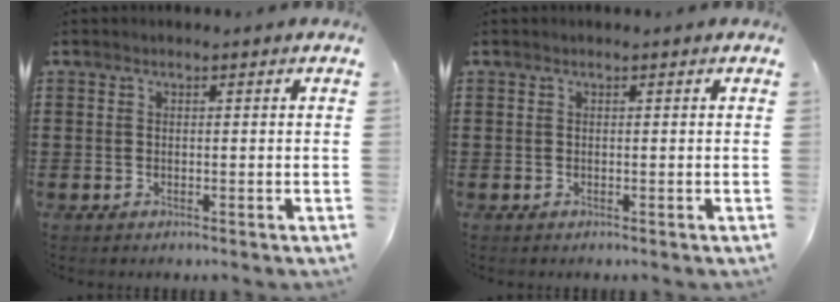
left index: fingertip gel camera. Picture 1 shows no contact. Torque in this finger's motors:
{"motor_torque": [-0.02, 0.02, 0.01, -0.01]}